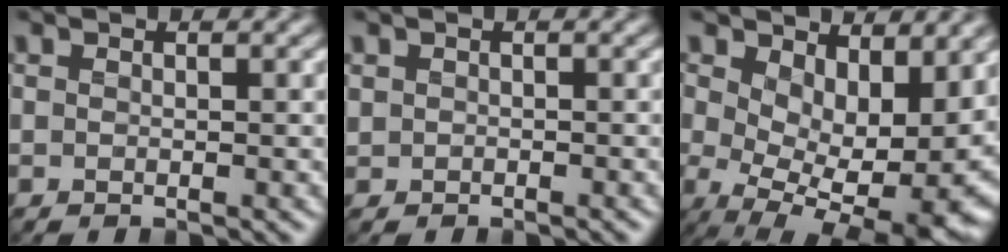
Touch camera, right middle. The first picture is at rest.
{"total": 0.7, "force": [-0.4, 0.4, -0.5], "torque": [0.012, 0.001, -0.006]}
{"total": 11.4, "force": [0.9, 6.4, 9.4], "torque": [-0.117, -0.028, 0.037]}